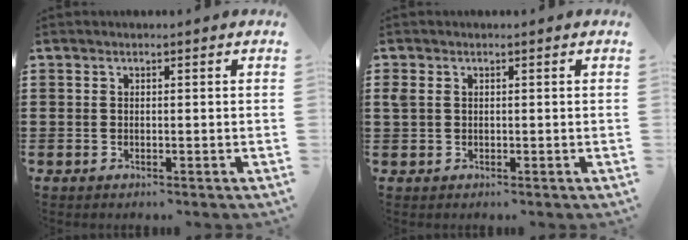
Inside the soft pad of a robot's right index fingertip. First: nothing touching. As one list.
[{"total": 1.5, "force": [0.4, 1.1, 0.9], "torque": [-0.028, 0.003, 0.005]}]